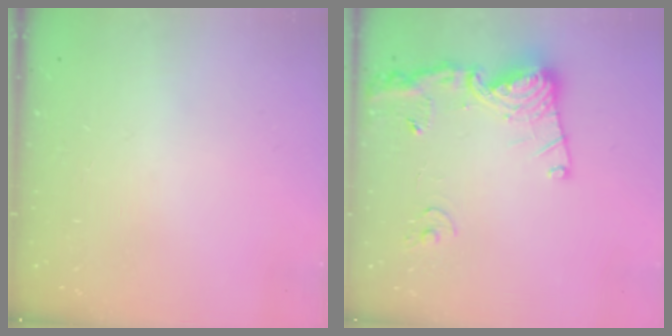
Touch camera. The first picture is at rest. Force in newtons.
{"total": 15.8, "press": 15.7, "slide": 1.8}